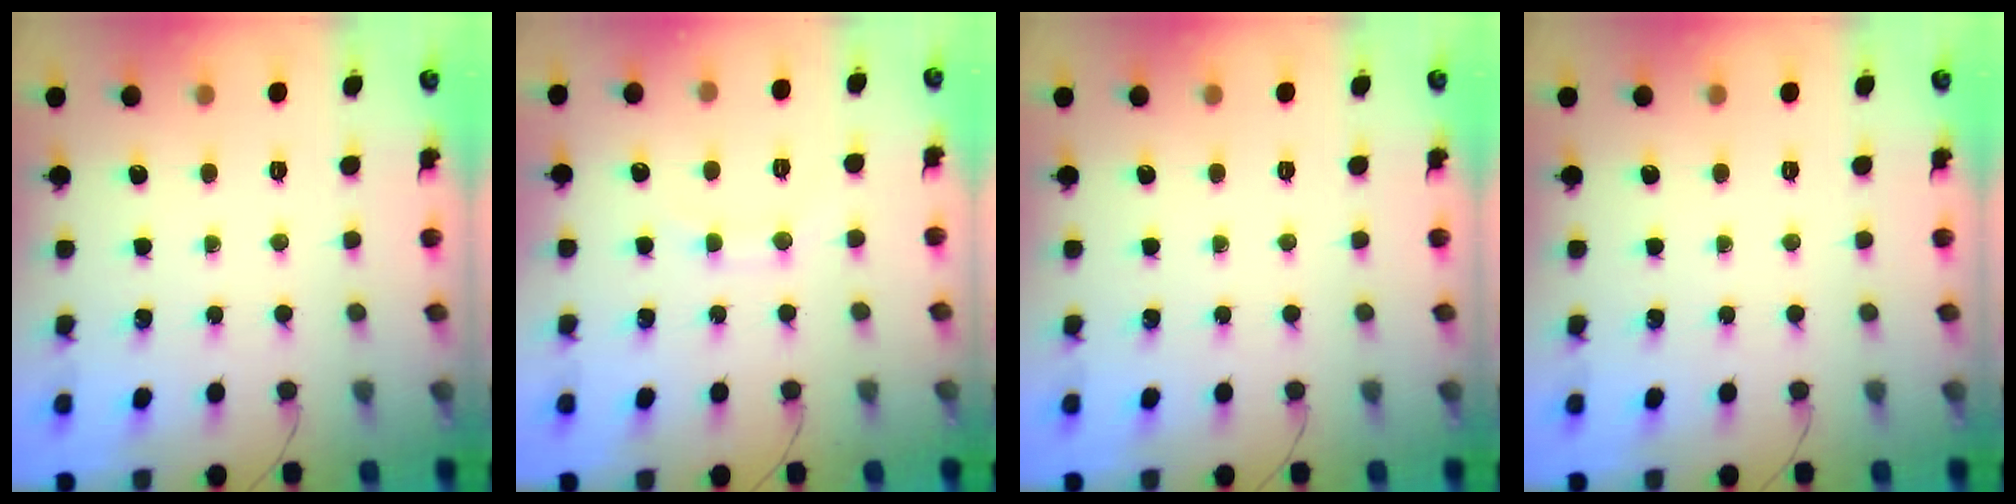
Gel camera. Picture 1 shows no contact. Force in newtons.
{"total": 6.3, "press": 6.1, "slide": 1.5}
{"total": 0.0}
{"total": 0.0}